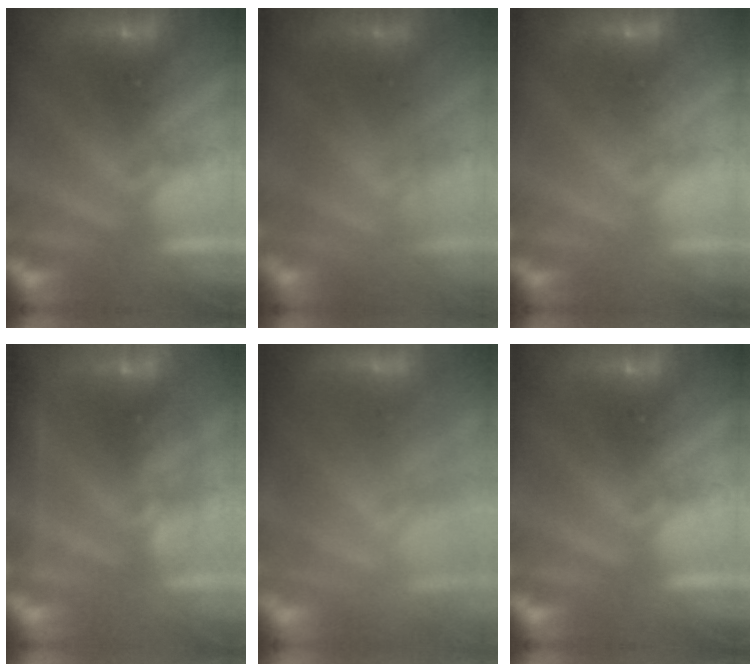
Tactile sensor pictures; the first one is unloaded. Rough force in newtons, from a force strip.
{"total": 3.5}
{"total": 2.2}
{"total": 2.2}
{"total": 10.5}
{"total": 0.0}